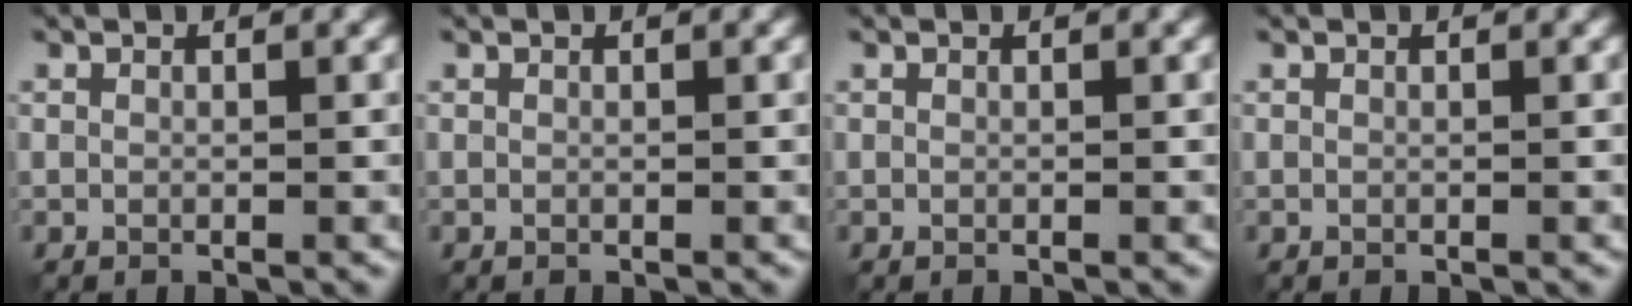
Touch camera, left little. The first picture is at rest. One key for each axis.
{"total": 0.0}
{"total": 0.0}
{"total": 0.0}